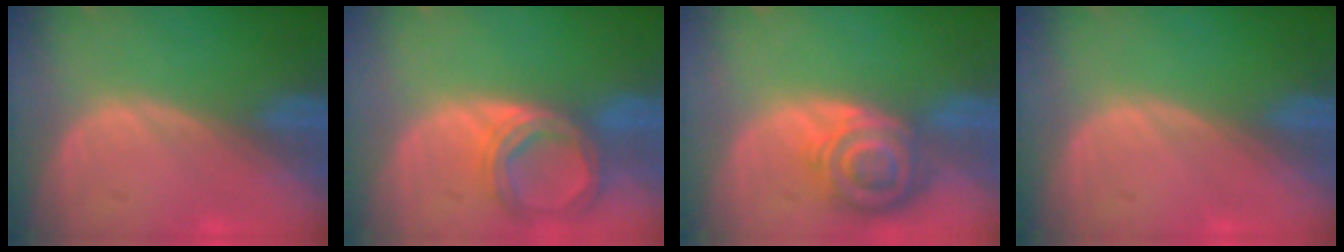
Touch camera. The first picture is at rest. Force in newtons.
{"total": 6.7, "press": 6.2, "slide": 2.7}
{"total": 8.3, "press": 7.2, "slide": 4.1}
{"total": 0.0}